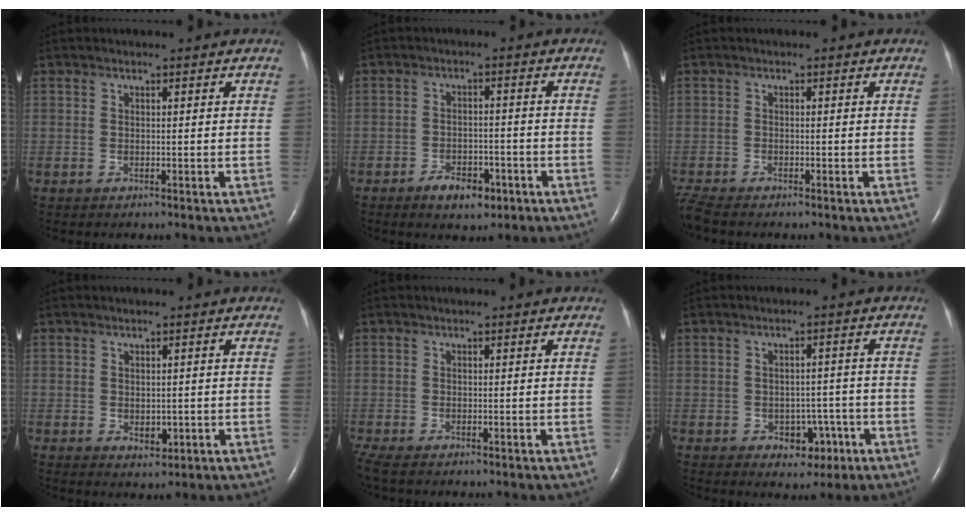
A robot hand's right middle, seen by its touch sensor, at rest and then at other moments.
{"total": 5.0, "force": [-3.1, 2.5, 3.0], "torque": [-0.048, 0.004, -0.044]}
{"total": 2.7, "force": [-2.5, 0.1, 0.9], "torque": [-0.030, -0.015, -0.049]}
{"total": 2.2, "force": [-0.3, 1.4, 1.6], "torque": [-0.025, -0.004, 0.003]}
{"total": 1.7, "force": [-1.3, 0.3, 1.0], "torque": [-0.032, -0.011, -0.026]}
{"total": 4.6, "force": [-2.1, 3.2, 2.5], "torque": [-0.026, 0.012, -0.019]}